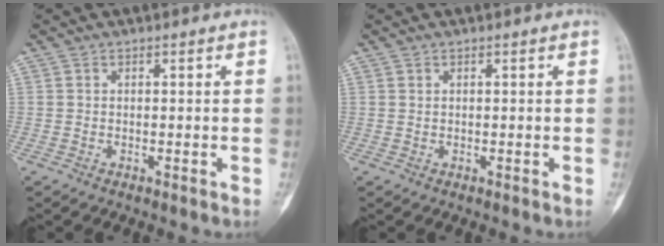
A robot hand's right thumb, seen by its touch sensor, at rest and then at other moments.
{"total": 0.0}